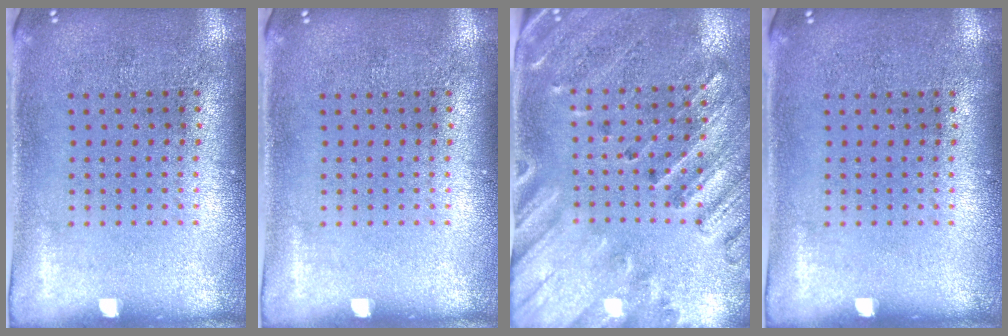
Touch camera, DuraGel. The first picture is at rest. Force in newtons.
{"total": 0.0}
{"total": 2.4, "press": 2.1, "slide": 1.3}
{"total": 0.0}